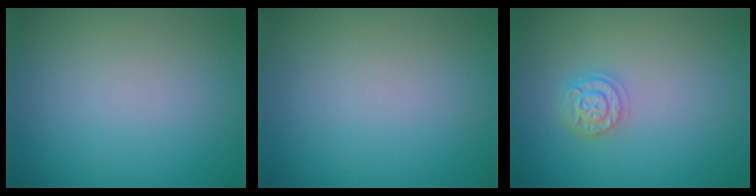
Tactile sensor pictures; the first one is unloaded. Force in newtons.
{"total": 0.0}
{"total": 2.5, "press": 2.0, "slide": 1.4}